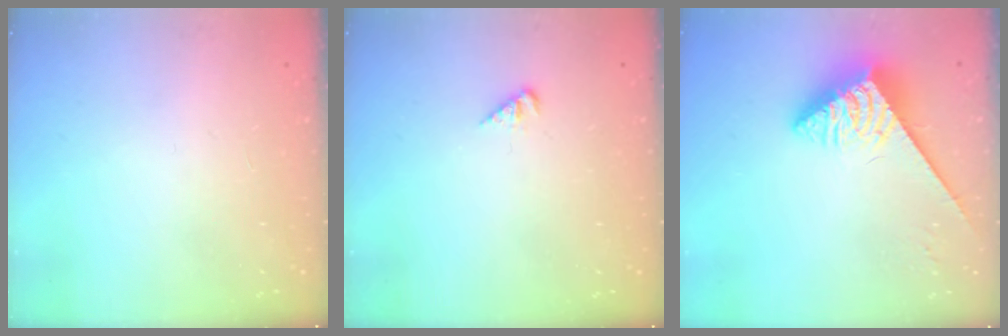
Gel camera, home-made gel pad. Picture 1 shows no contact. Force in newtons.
{"total": 1.6, "press": 1.6, "slide": 0.3}
{"total": 4.0, "press": 4.0, "slide": 0.5}